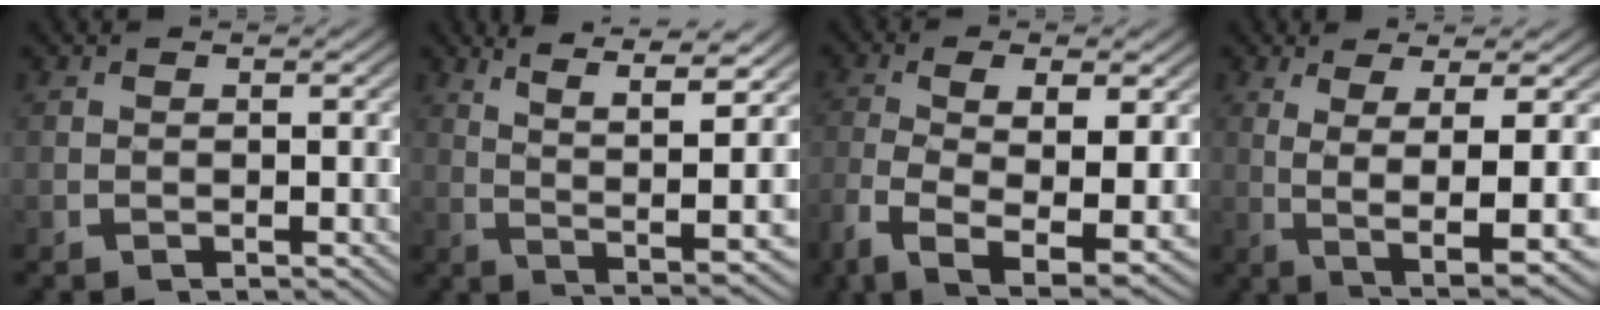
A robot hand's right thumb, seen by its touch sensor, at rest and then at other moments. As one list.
[{"total": 11.1, "force": [4.0, 4.7, 9.2], "torque": [-0.134, 0.009, 0.057]}, {"total": 9.1, "force": [-3.0, 4.1, 7.6], "torque": [-0.165, -0.039, -0.025]}, {"total": 7.8, "force": [-0.9, 2.6, 7.4], "torque": [-0.135, -0.020, 0.006]}]